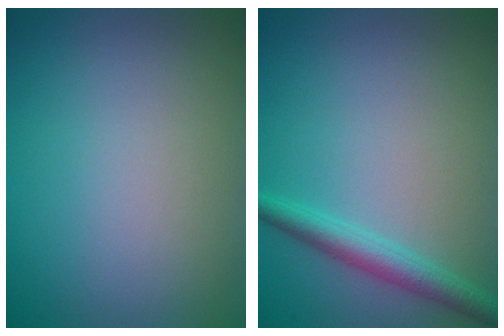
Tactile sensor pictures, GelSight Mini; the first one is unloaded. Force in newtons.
{"total": 2.8, "press": 2.8, "slide": 0.1}